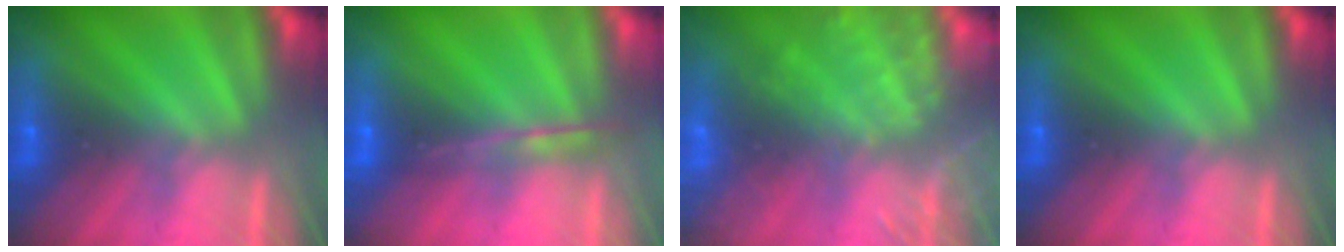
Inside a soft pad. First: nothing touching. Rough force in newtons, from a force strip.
{"total": 4.8}
{"total": 8.2}
{"total": 0.0}